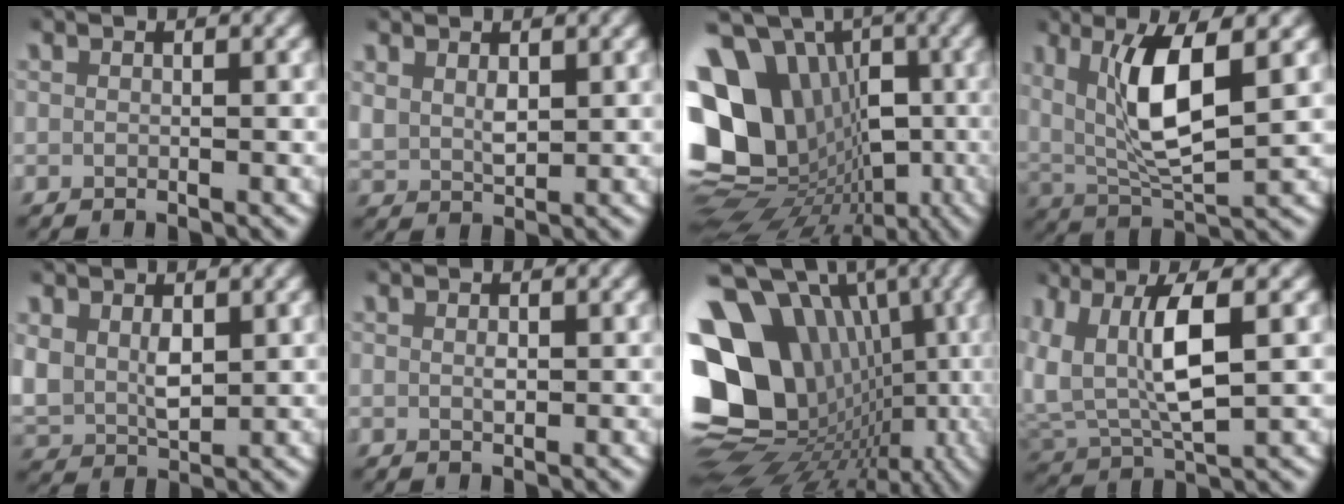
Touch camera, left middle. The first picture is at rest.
{"total": 2.6, "force": [1.2, 1.7, 1.5], "torque": [-0.037, -0.007, 0.032]}
{"total": 21.5, "force": [-2.2, 16.6, 13.4], "torque": [-0.261, -0.057, -0.028]}
{"total": 7.6, "force": [2.2, 3.4, 6.4], "torque": [-0.133, -0.006, 0.051]}
{"total": 5.2, "force": [0.9, 4.2, 2.9], "torque": [-0.088, -0.017, 0.028]}
{"total": 0.6, "force": [0.1, 0.4, 0.5], "torque": [-0.012, -0.004, 0.005]}
{"total": 22.3, "force": [-2.0, 17.2, 14.1], "torque": [-0.255, -0.059, -0.024]}
{"total": 8.9, "force": [2.1, 6.0, 6.3], "torque": [-0.147, -0.007, 0.044]}